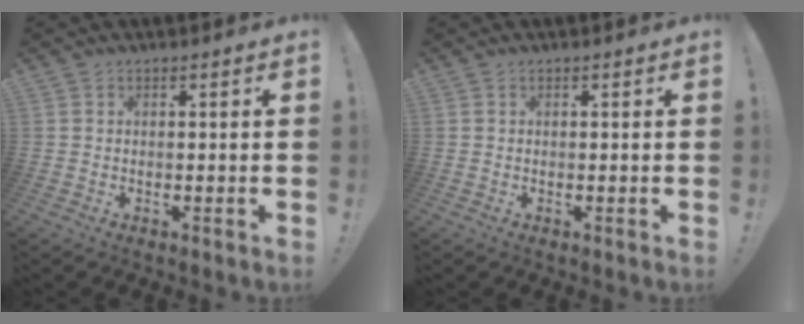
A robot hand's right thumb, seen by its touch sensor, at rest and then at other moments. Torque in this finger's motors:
{"motor_torque": [0.00, 0.00, -0.06, 0.06, 0.02]}